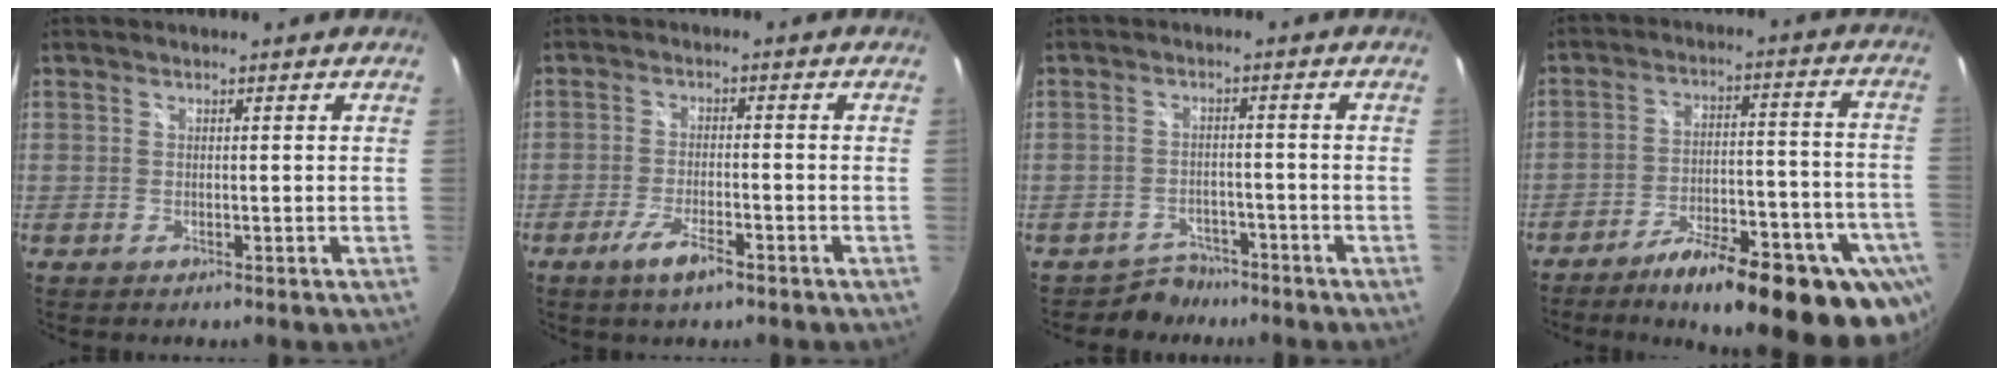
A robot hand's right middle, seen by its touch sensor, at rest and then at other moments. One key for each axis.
{"total": 5.5, "fx": -3.5, "fy": 1.4, "fz": 4.0, "tx": -0.091, "ty": -0.011, "tz": -0.063}
{"total": 4.4, "fx": -3.6, "fy": 2.6, "fz": -0.5, "tx": 0.005, "ty": 0.013, "tz": -0.058}
{"total": 24.6, "fx": -18.0, "fy": 6.4, "fz": 15.4, "tx": -0.197, "ty": -0.015, "tz": -0.241}